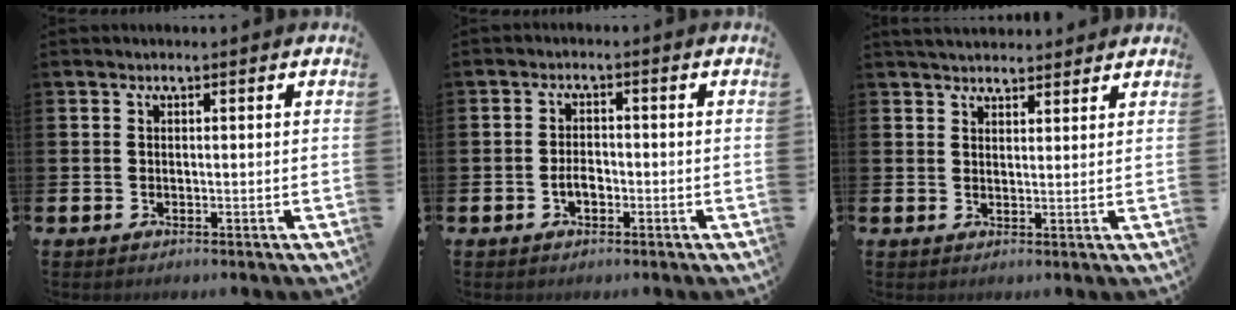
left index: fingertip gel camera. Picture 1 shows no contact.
{"total": 2.2, "force": [-0.7, 1.3, 1.7], "torque": [-0.022, 0.000, -0.017]}
{"total": 3.3, "force": [3.3, 0.7, 0.3], "torque": [-0.010, -0.010, 0.060]}